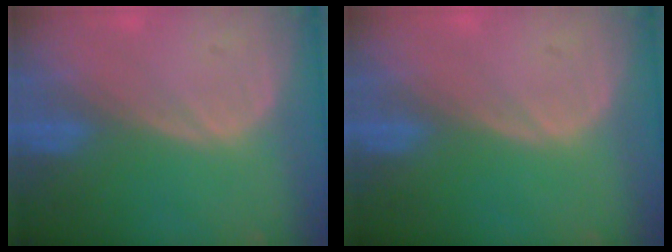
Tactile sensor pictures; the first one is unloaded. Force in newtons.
{"total": 0.0}